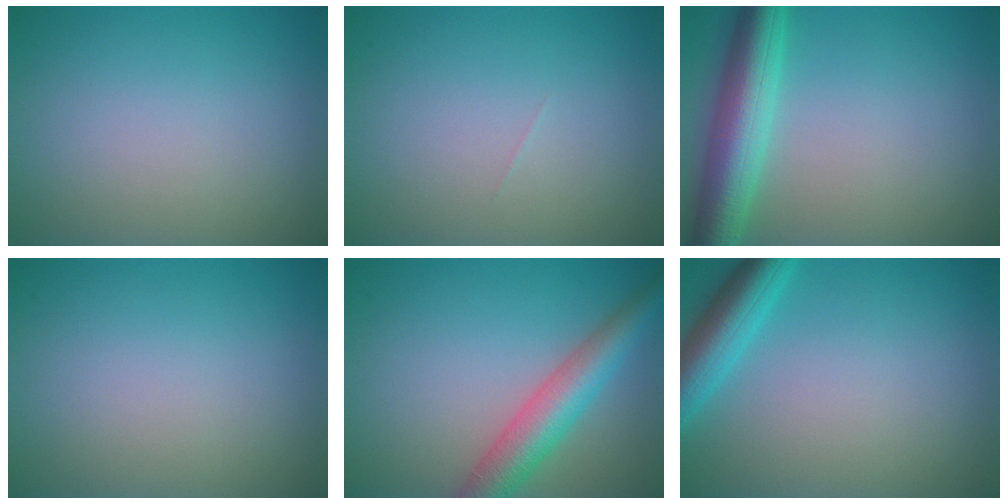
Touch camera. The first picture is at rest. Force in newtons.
{"total": 0.0}
{"total": 6.6, "press": 6.6, "slide": 0.1}
{"total": 0.0}
{"total": 5.4, "press": 5.4, "slide": 0.3}
{"total": 4.7, "press": 4.7, "slide": 0.2}